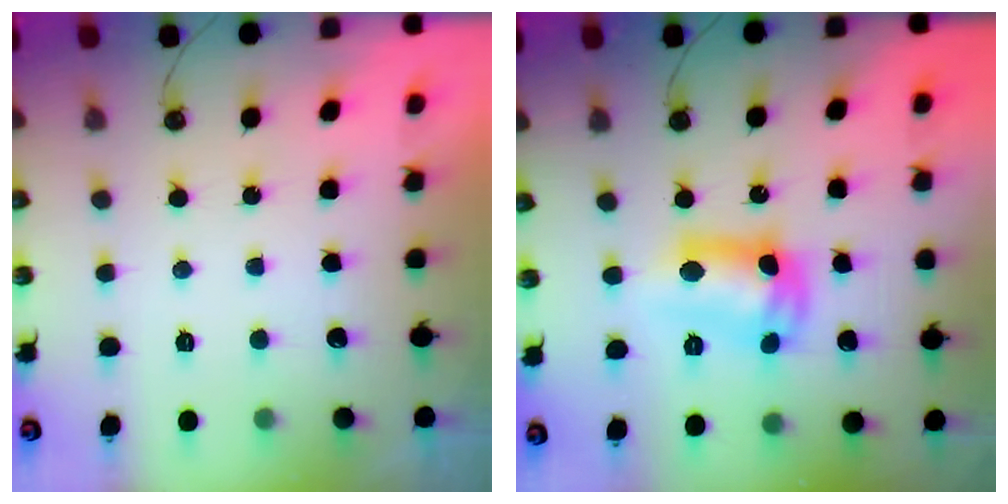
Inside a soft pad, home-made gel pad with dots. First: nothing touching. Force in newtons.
{"total": 11.3, "press": 11.2, "slide": 0.9}